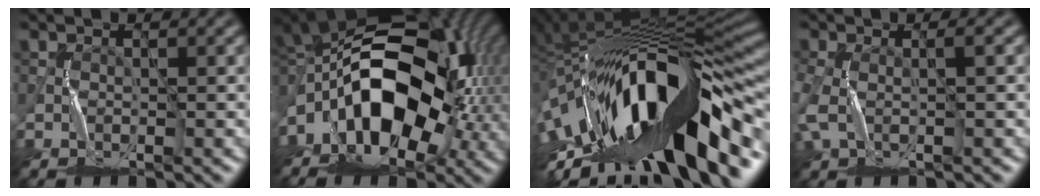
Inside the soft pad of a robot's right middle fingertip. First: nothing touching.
{"total": 13.4, "force": [-2.8, 8.0, 10.3], "torque": [-0.167, 0.027, -0.074]}
{"total": 17.2, "force": [-5.4, 6.1, 15.1], "torque": [-0.244, 0.034, -0.107]}
{"total": 3.7, "force": [-0.6, 2.0, 3.0], "torque": [-0.086, -0.007, -0.014]}